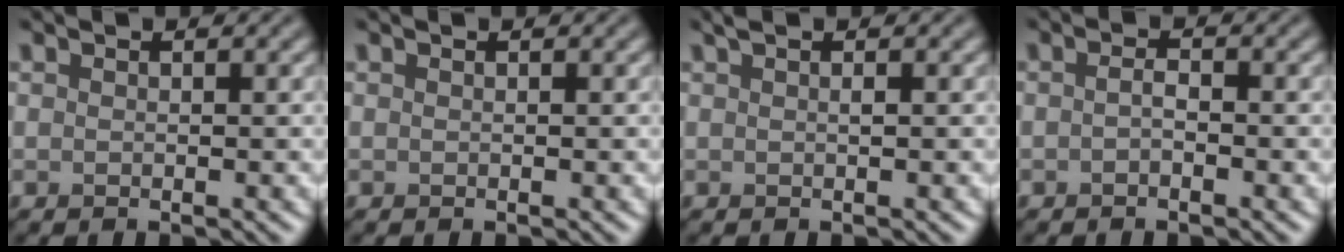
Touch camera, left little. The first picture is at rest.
{"total": 0.0}
{"total": 1.0, "force": [0.5, 0.2, 0.8], "torque": [-0.017, 0.004, 0.009]}
{"total": 0.7, "force": [-0.4, 0.2, 0.5], "torque": [-0.013, 0.001, -0.008]}